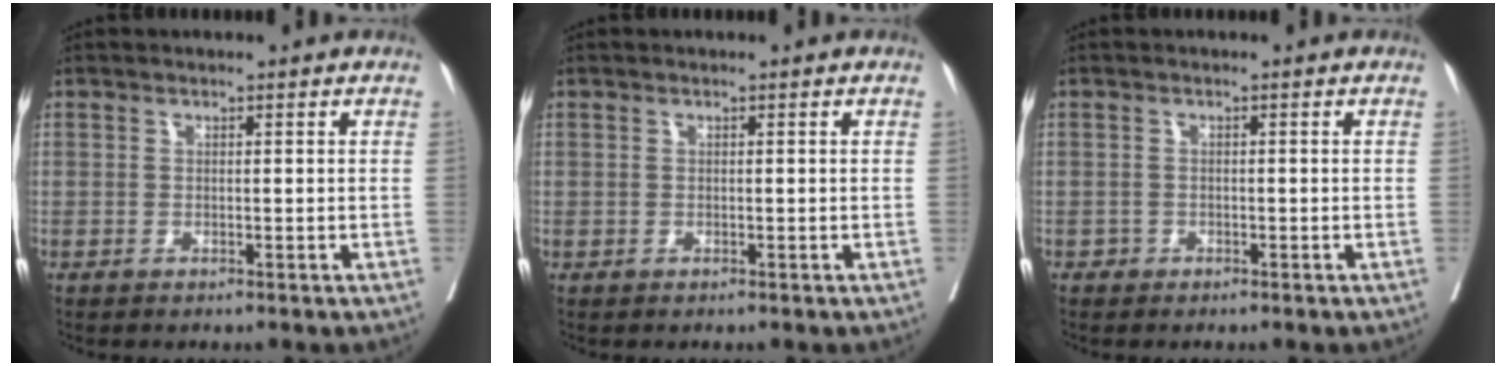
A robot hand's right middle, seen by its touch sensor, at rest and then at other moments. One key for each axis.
{"total": 0.0}
{"total": 0.6, "fx": -0.4, "fy": 0.5, "fz": 0.0, "tx": -0.001, "ty": 0.003, "tz": -0.008}